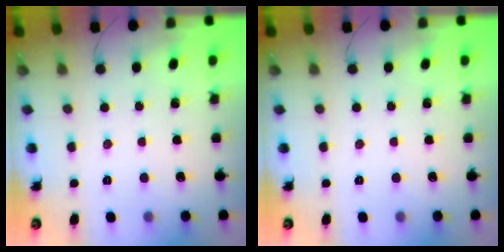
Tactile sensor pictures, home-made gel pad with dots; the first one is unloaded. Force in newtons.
{"total": 0.0}